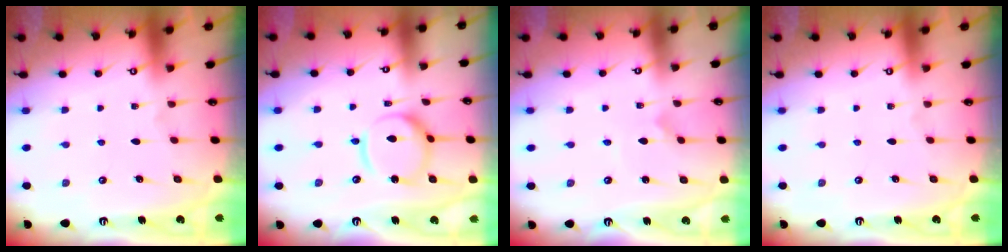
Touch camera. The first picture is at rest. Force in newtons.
{"total": 10.9, "press": 10.9, "slide": 1.1}
{"total": 0.9, "press": 0.9, "slide": 0.0}
{"total": 0.0}